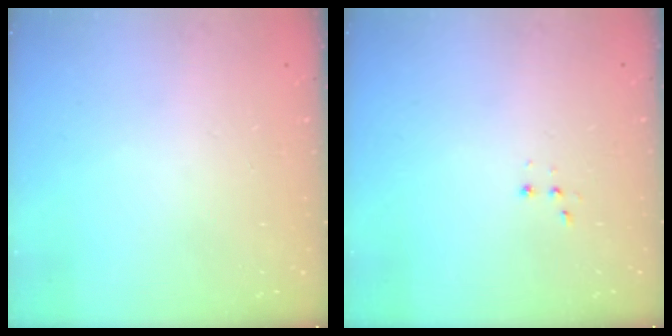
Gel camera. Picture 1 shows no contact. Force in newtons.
{"total": 2.8, "press": 2.7, "slide": 0.7}